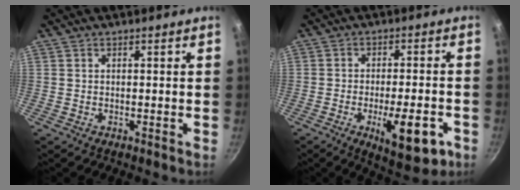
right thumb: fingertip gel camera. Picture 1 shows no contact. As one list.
[{"total": 12.6, "force": [-4.8, 4.6, 10.6], "torque": [-0.125, 0.015, -0.060]}]